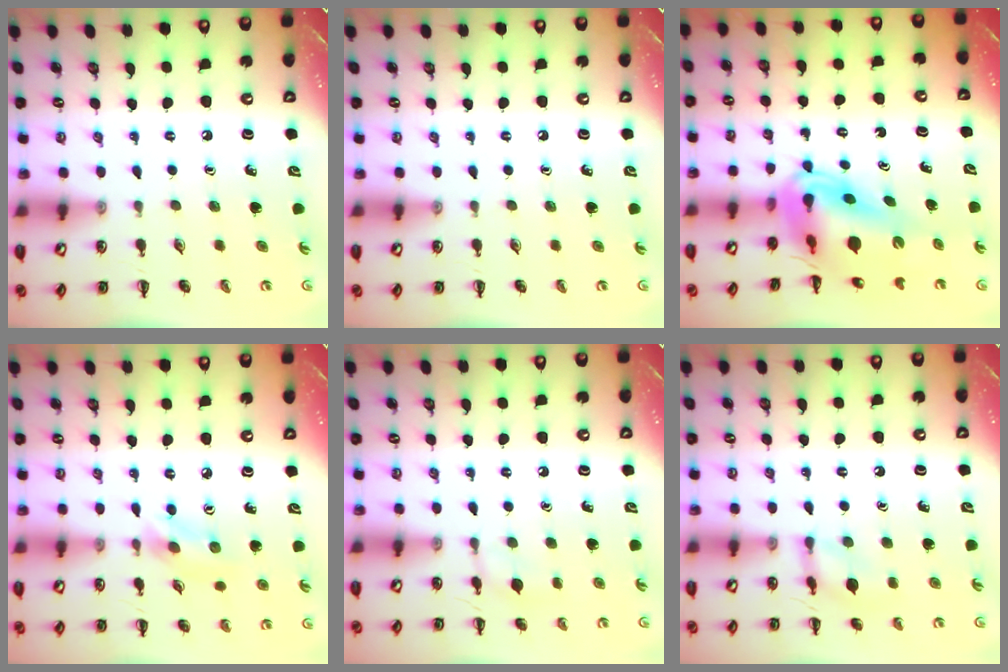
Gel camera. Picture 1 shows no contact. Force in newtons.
{"total": 0.0}
{"total": 10.8, "press": 10.3, "slide": 3.4}
{"total": 2.8, "press": 2.7, "slide": 0.6}
{"total": 7.0, "press": 6.9, "slide": 1.5}
{"total": 9.6, "press": 9.6, "slide": 0.5}